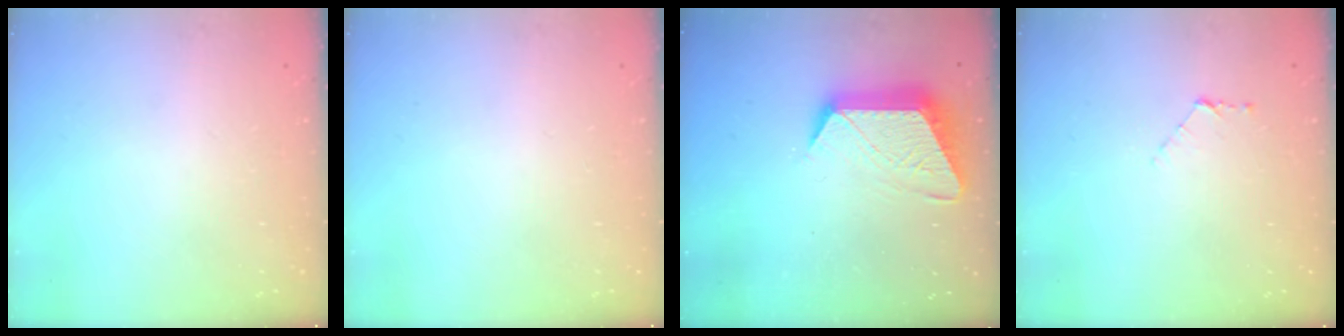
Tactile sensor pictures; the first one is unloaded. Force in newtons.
{"total": 0.0}
{"total": 14.7, "press": 14.6, "slide": 0.8}
{"total": 4.3, "press": 4.3, "slide": 0.4}